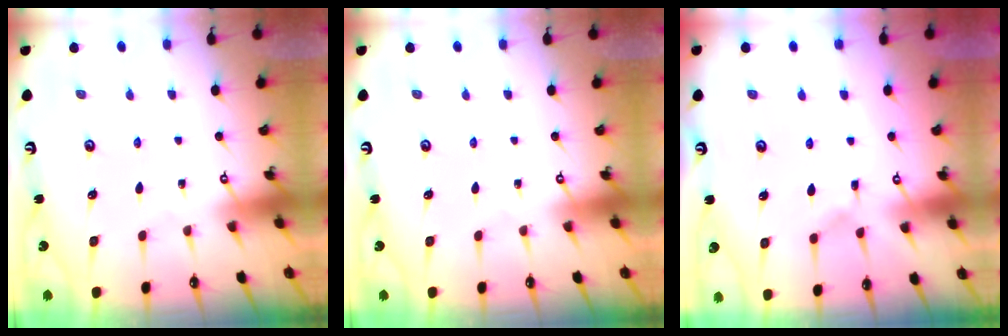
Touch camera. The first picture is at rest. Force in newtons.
{"total": 0.0}
{"total": 4.3, "press": 4.3, "slide": 0.5}